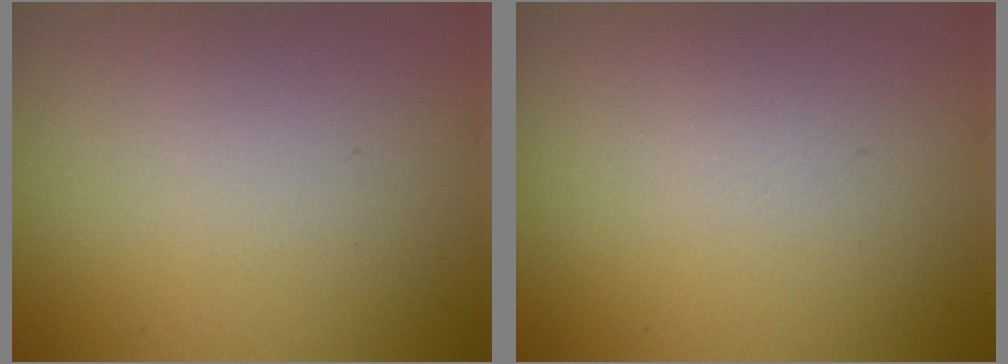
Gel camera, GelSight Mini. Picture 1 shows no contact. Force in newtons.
{"total": 0.0}